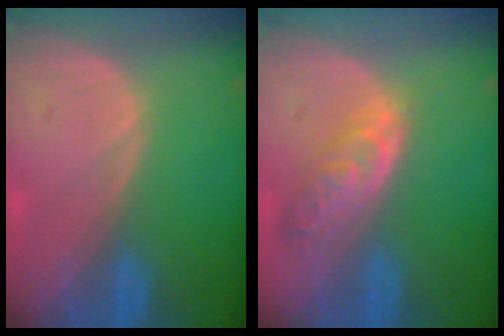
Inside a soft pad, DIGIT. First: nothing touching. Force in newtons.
{"total": 6.0, "press": 5.4, "slide": 2.7}